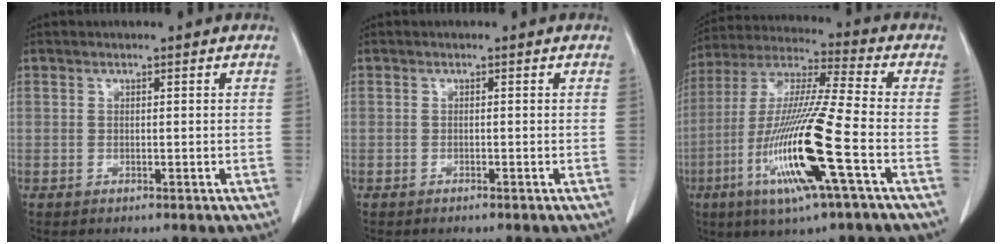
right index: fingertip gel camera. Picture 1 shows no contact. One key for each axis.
{"total": 0.6, "fx": -0.5, "fy": -0.1, "fz": 0.3, "tx": -0.004, "ty": 0.000, "tz": -0.009}
{"total": 18.0, "fx": -6.2, "fy": -0.1, "fz": 16.8, "tx": -0.350, "ty": -0.022, "tz": -0.123}